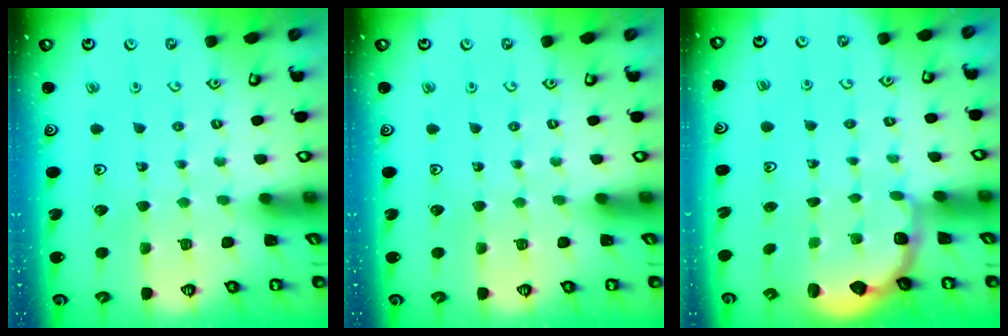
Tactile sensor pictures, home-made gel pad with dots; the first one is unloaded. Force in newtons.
{"total": 0.0}
{"total": 2.7, "press": 2.1, "slide": 1.8}